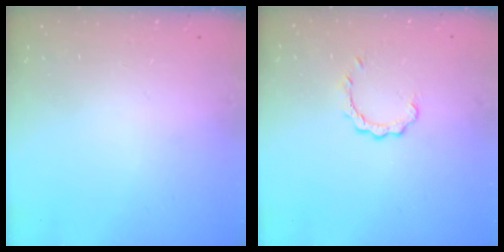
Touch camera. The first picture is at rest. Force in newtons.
{"total": 2.5, "press": 2.5, "slide": 0.3}